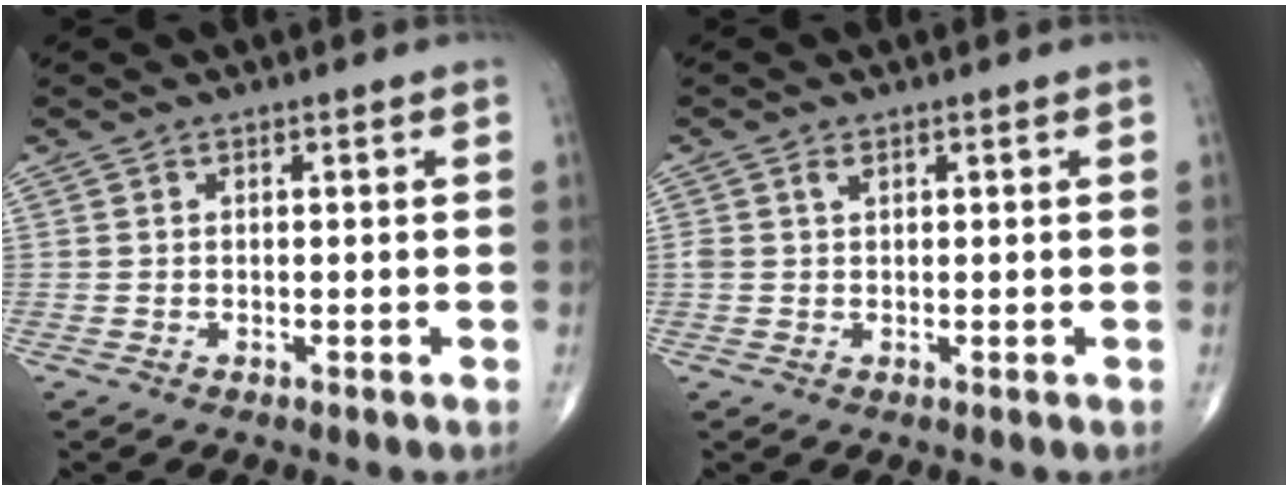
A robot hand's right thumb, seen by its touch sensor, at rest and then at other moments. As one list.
[{"total": 1.3, "force": [0.7, 0.7, 0.8], "torque": [-0.020, 0.004, 0.015]}]